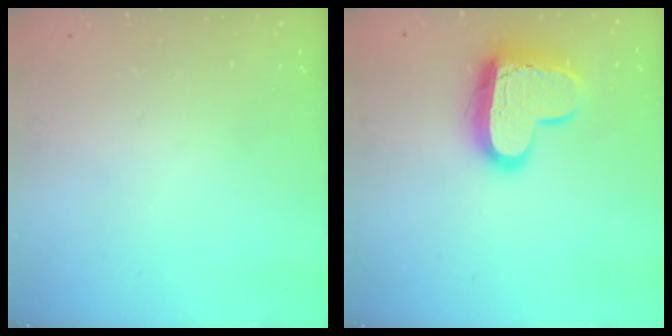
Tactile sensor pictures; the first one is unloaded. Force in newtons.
{"total": 14.9, "press": 14.9, "slide": 1.4}